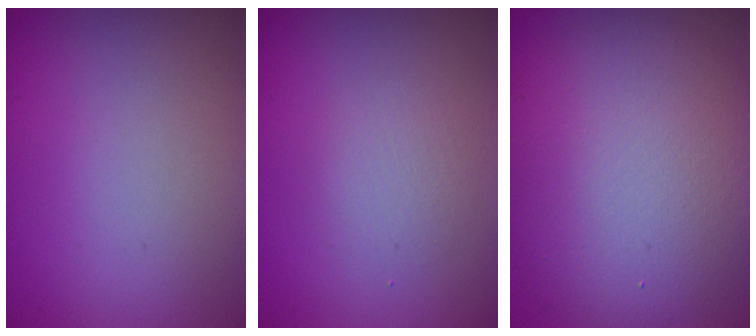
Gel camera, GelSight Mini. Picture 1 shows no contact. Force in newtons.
{"total": 1.7, "press": 1.7, "slide": 0.1}
{"total": 10.7, "press": 10.6, "slide": 0.6}